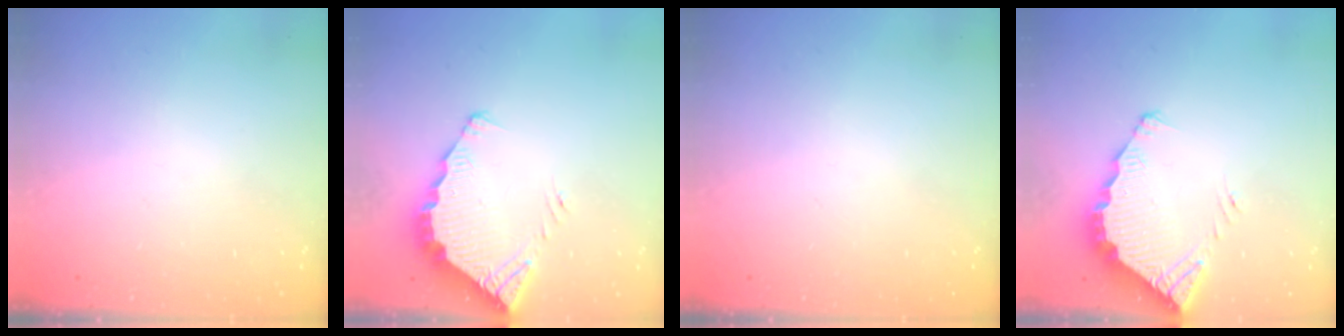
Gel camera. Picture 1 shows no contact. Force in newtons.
{"total": 3.8, "press": 3.8, "slide": 0.2}
{"total": 0.0}
{"total": 4.0, "press": 3.9, "slide": 0.3}